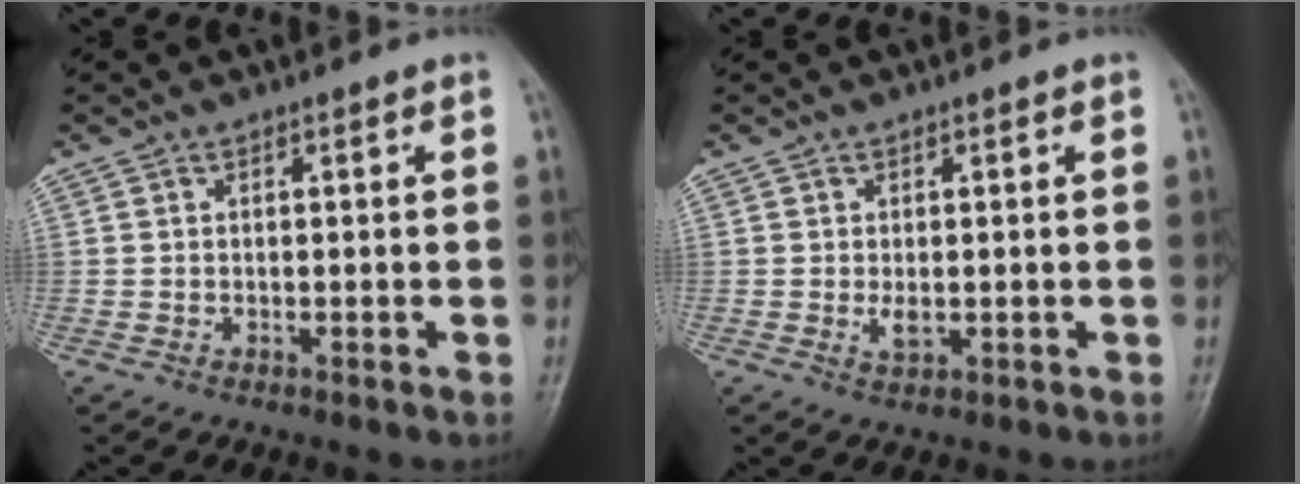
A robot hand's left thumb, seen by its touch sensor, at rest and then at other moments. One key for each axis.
{"total": 2.4, "fx": -0.1, "fy": 1.1, "fz": 2.1, "tx": -0.037, "ty": -0.003, "tz": 0.004}